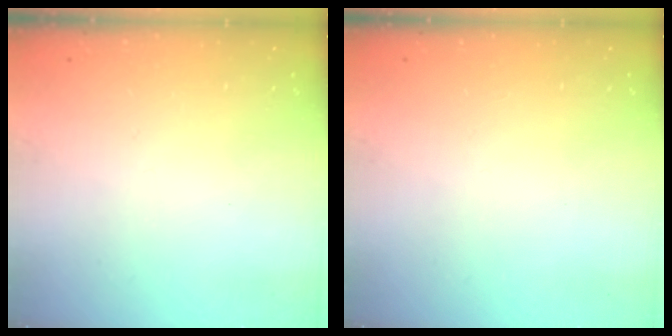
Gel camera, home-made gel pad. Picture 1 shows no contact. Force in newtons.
{"total": 0.0}